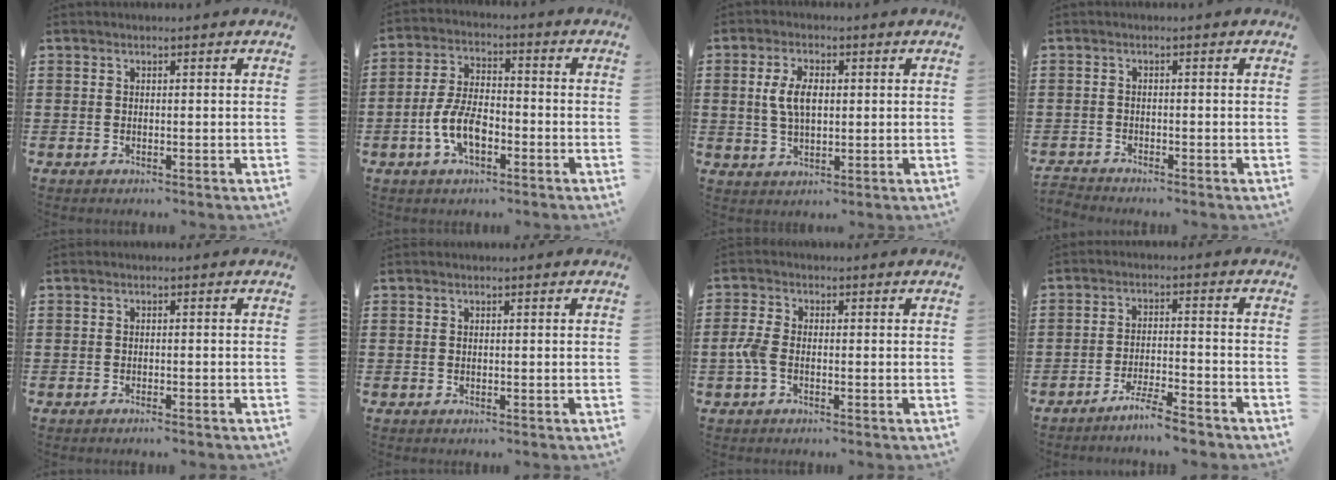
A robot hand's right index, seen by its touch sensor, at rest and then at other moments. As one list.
[{"total": 7.5, "force": [-2.7, 3.8, 5.8], "torque": [-0.140, 0.001, -0.059]}, {"total": 5.4, "force": [0.7, 2.7, 4.7], "torque": [-0.102, 0.008, 0.008]}, {"total": 1.6, "force": [-1.5, 0.0, -0.2], "torque": [0.001, 0.003, -0.034]}, {"total": 0.8, "force": [-0.8, -0.1, 0.2], "torque": [-0.005, 0.000, -0.016]}, {"total": 0.0}, {"total": 2.9, "force": [-1.0, 1.3, 2.4], "torque": [-0.066, -0.004, -0.025]}, {"total": 4.9, "force": [-4.5, -0.1, 1.9], "torque": [-0.040, -0.005, -0.088]}]